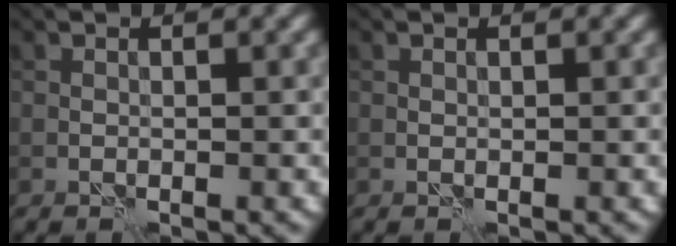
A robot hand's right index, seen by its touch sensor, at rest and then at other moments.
{"total": 0.0}